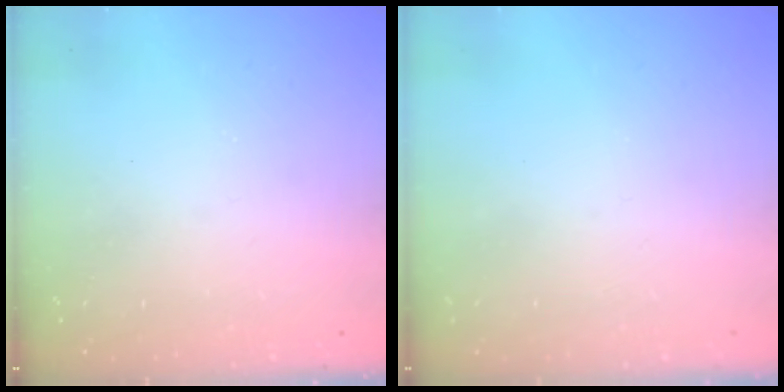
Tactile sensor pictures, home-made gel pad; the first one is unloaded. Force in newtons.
{"total": 0.0}